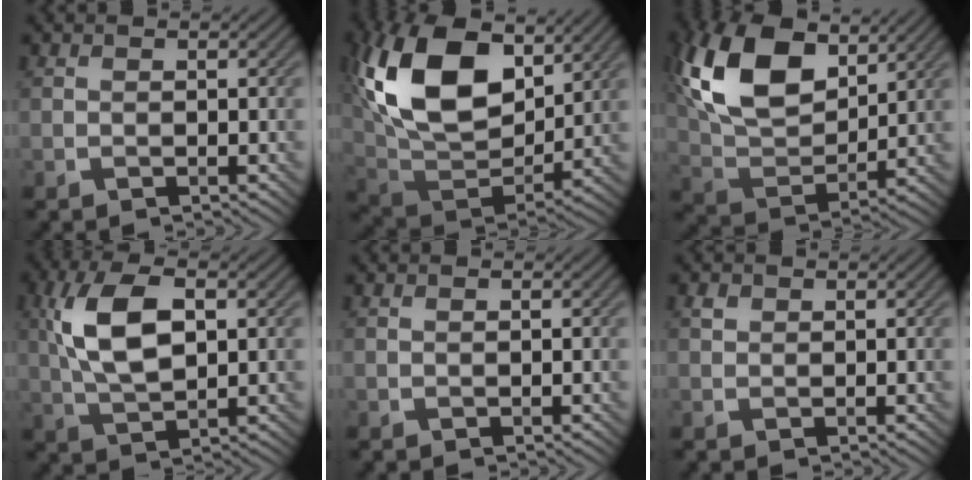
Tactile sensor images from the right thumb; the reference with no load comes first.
{"total": 18.3, "force": [7.3, 10.6, 13.0], "torque": [-0.287, 0.026, 0.125]}
{"total": 15.2, "force": [6.9, 8.2, 10.7], "torque": [-0.242, 0.016, 0.124]}
{"total": 9.8, "force": [2.2, 4.7, 8.3], "torque": [-0.182, 0.011, 0.036]}
{"total": 0.0}
{"total": 0.9, "force": [0.5, 0.7, 0.4], "torque": [-0.007, 0.001, 0.009]}